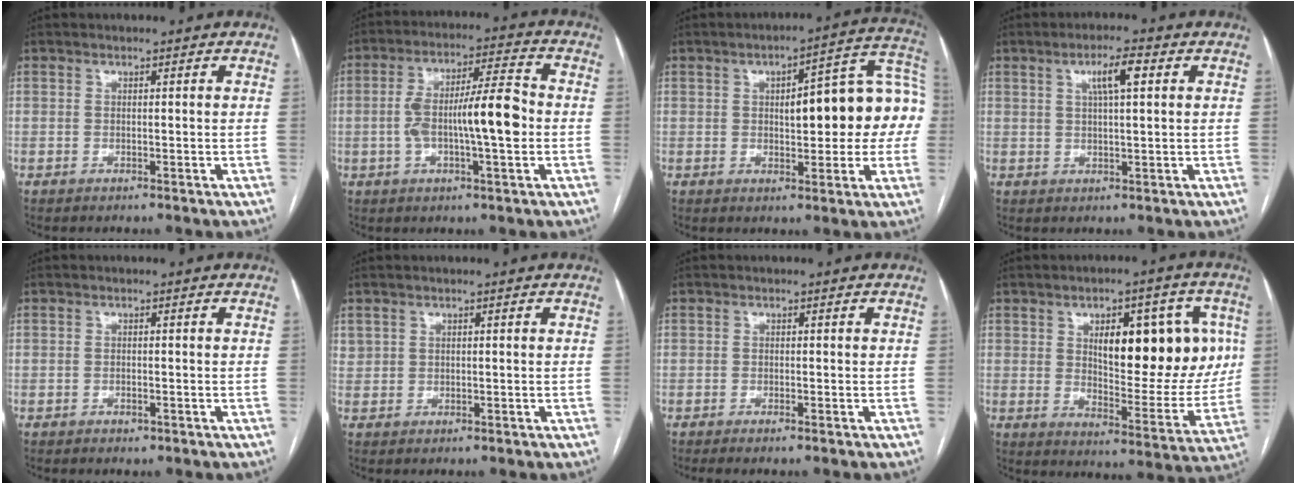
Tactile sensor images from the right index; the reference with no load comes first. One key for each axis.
{"total": 11.6, "fx": -1.3, "fy": 1.9, "fz": 11.4, "tx": -0.200, "ty": 0.019, "tz": -0.022}
{"total": 16.1, "fx": 1.2, "fy": 4.9, "fz": 15.3, "tx": -0.196, "ty": 0.042, "tz": 0.018}
{"total": 4.7, "fx": 1.7, "fy": 0.5, "fz": 4.4, "tx": -0.080, "ty": 0.007, "tz": 0.032}
{"total": 0.8, "fx": -0.6, "fy": 0.5, "fz": 0.4, "tx": -0.009, "ty": 0.000, "tz": -0.005}
{"total": 1.2, "fx": 0.6, "fy": 1.0, "fz": 0.1, "tx": 0.007, "ty": 0.008, "tz": 0.010}
{"total": 1.4, "fx": -1.2, "fy": -0.2, "fz": 0.8, "tx": -0.013, "ty": -0.002, "tz": -0.018}
{"total": 17.1, "fx": 4.2, "fy": 6.4, "fz": 15.3, "tx": -0.196, "ty": 0.010, "tz": 0.069}